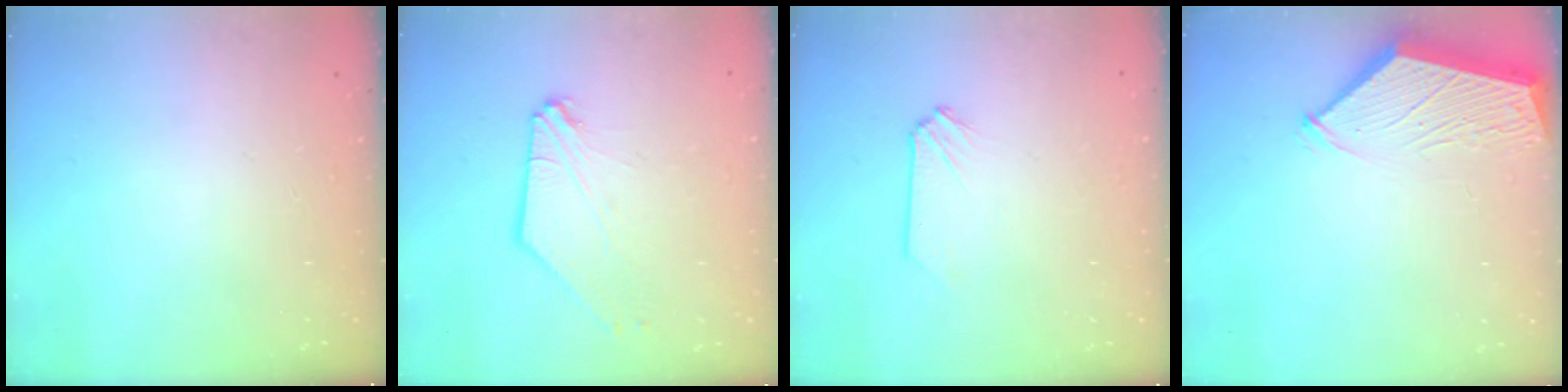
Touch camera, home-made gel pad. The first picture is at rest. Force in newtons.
{"total": 2.6, "press": 2.6, "slide": 0.5}
{"total": 0.0}
{"total": 3.0, "press": 3.0, "slide": 0.3}